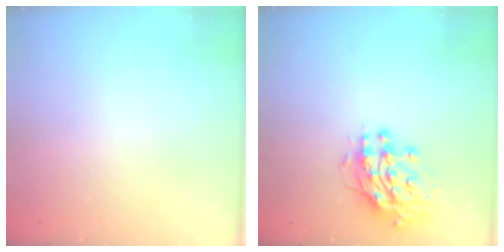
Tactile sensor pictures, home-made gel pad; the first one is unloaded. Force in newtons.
{"total": 12.9, "press": 12.8, "slide": 1.2}